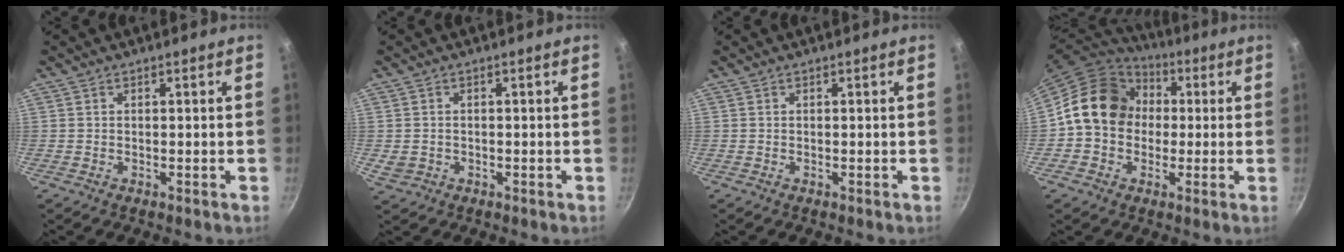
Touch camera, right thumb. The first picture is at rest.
{"total": 2.5, "force": [-0.4, 2.3, 1.1], "torque": [-0.020, 0.002, 0.001]}
{"total": 0.0}
{"total": 15.2, "force": [1.3, 12.6, 8.4], "torque": [-0.103, 0.031, 0.007]}